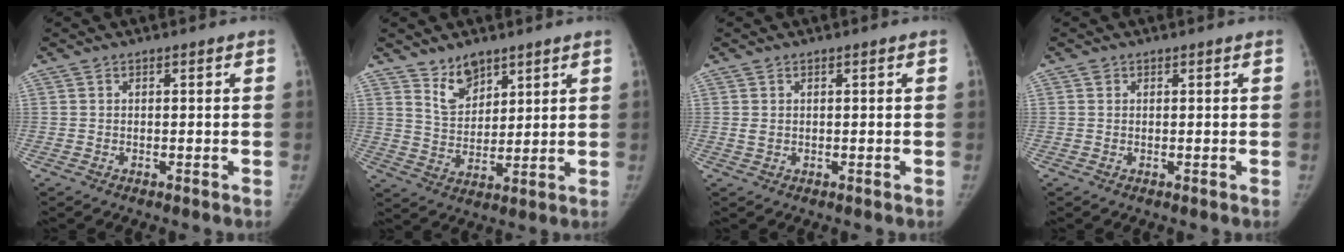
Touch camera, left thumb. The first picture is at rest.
{"total": 6.9, "force": [5.0, 3.7, 2.9], "torque": [-0.026, -0.042, 0.098]}
{"total": 0.9, "force": [0.2, 0.6, 0.6], "torque": [-0.014, 0.004, 0.009]}
{"total": 0.6, "force": [0.3, 0.5, 0.2], "torque": [0.002, 0.000, 0.004]}